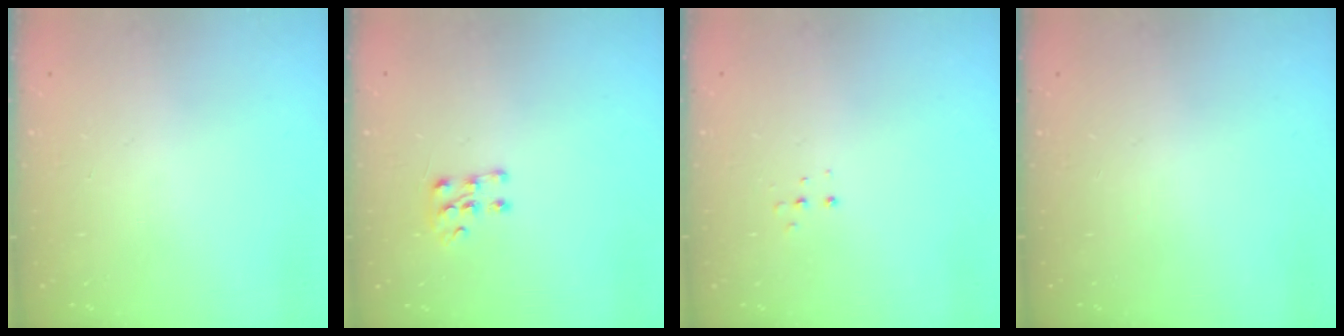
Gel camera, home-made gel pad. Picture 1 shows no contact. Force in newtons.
{"total": 6.3, "press": 6.1, "slide": 1.6}
{"total": 3.6, "press": 3.5, "slide": 0.8}
{"total": 0.0}